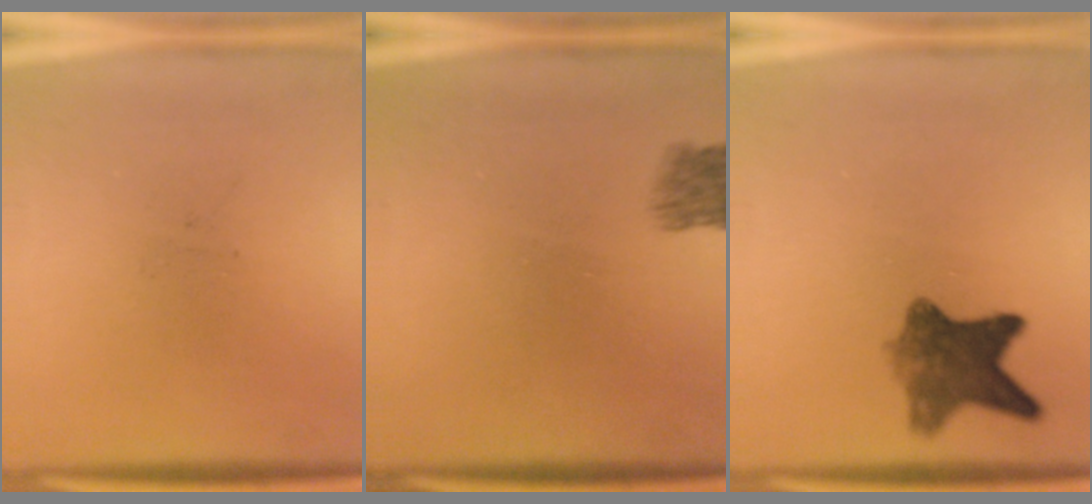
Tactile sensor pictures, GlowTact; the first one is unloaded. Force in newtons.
{"total": 2.9}
{"total": 7.3}